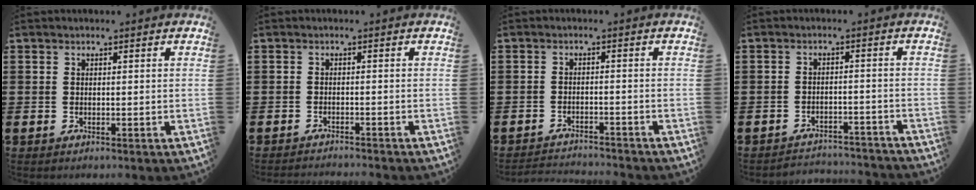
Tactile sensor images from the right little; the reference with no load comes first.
{"total": 1.1, "force": [-1.1, -0.2, -0.1], "torque": [0.000, 0.002, -0.022]}
{"total": 2.2, "force": [-2.2, -0.1, -0.1], "torque": [-0.003, 0.003, -0.048]}
{"total": 2.6, "force": [-2.6, 0.1, -0.1], "torque": [-0.004, 0.003, -0.057]}